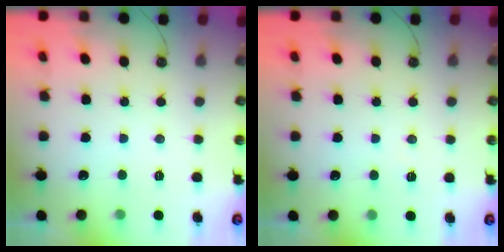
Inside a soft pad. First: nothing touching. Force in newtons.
{"total": 5.2, "press": 2.9, "slide": 4.2}